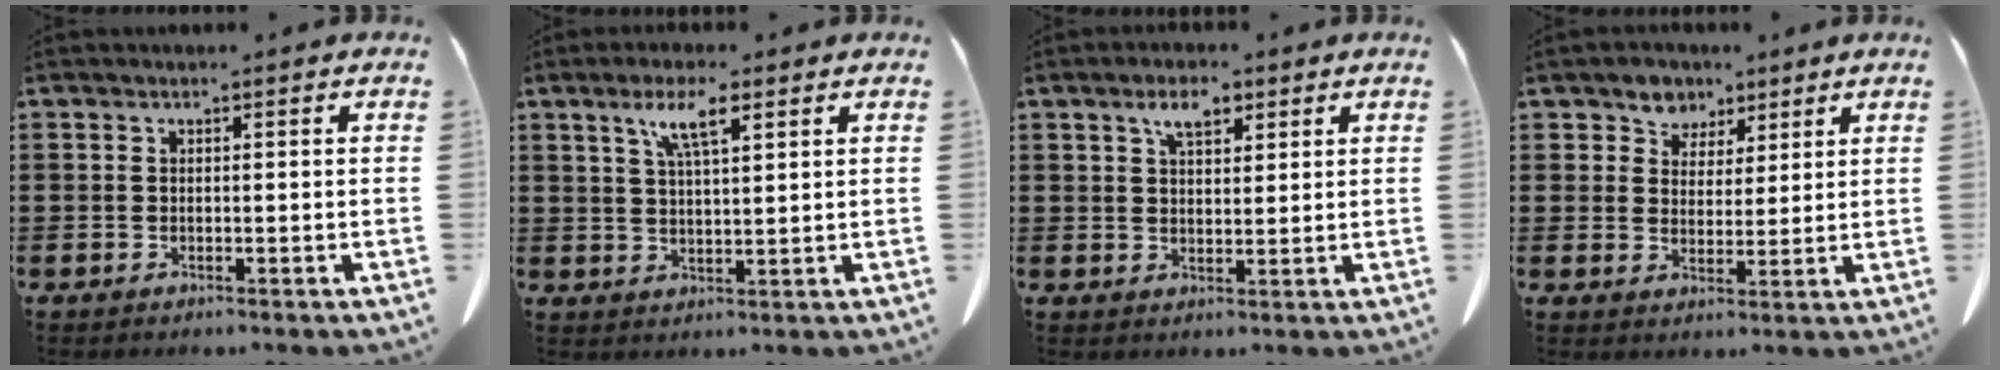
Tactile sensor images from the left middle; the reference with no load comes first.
{"total": 6.2, "force": [3.4, 1.3, 5.0], "torque": [-0.108, 0.010, 0.057]}
{"total": 4.2, "force": [2.6, 1.9, 2.8], "torque": [-0.046, 0.001, 0.042]}
{"total": 4.5, "force": [3.3, 3.1, 0.1], "torque": [-0.028, -0.001, 0.058]}